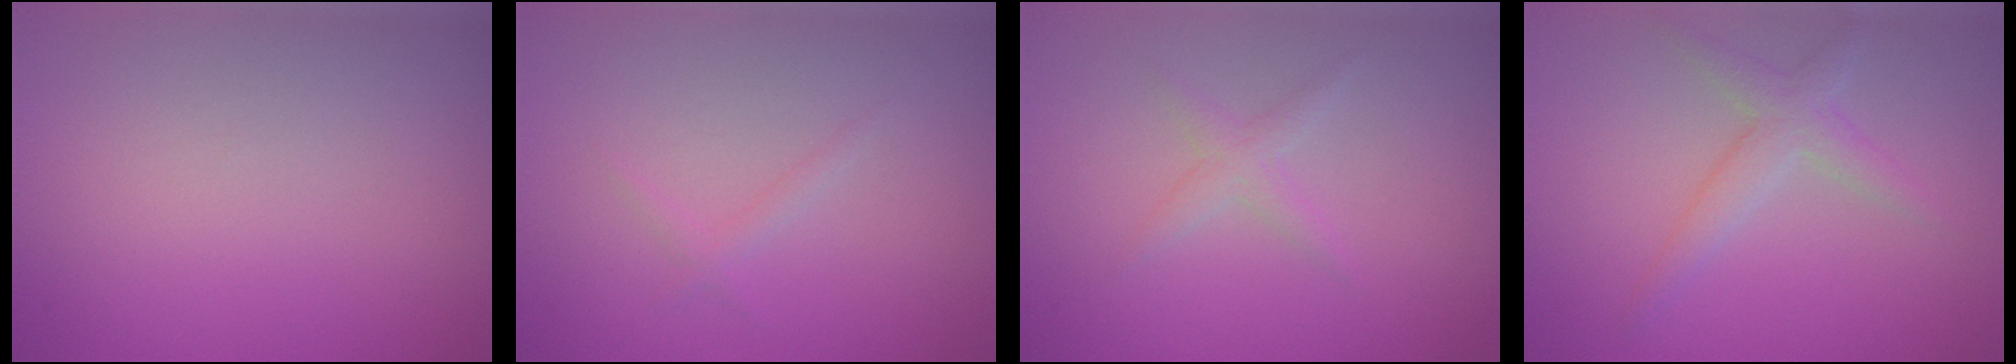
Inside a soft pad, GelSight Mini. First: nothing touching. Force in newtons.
{"total": 0.8, "press": 0.8, "slide": 0.1}
{"total": 1.3, "press": 1.3, "slide": 0.1}
{"total": 2.5, "press": 2.5, "slide": 0.2}